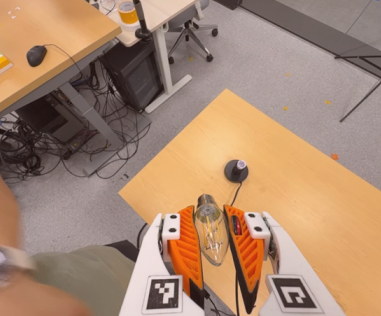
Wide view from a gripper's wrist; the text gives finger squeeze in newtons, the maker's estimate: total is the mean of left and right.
{"total": 21.0, "left": 22.9, "right": 19.1}